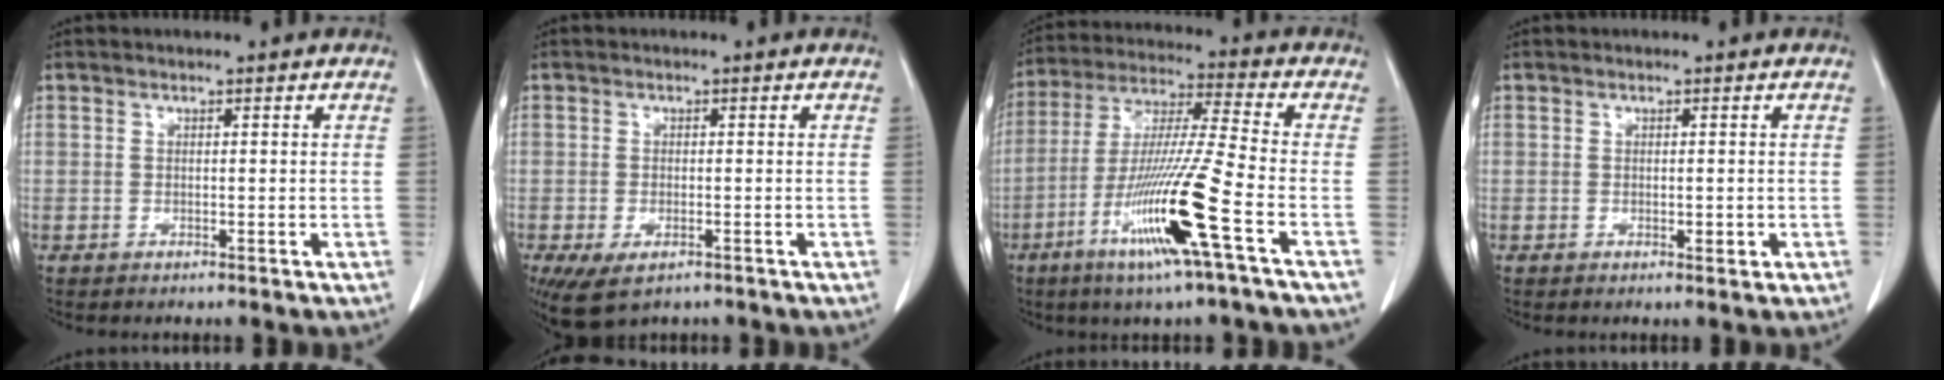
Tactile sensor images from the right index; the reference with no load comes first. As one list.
[{"total": 5.7, "force": [-3.4, 2.8, 3.7], "torque": [-0.066, -0.011, -0.052]}, {"total": 15.6, "force": [-6.4, -1.2, 14.2], "torque": [-0.282, -0.020, -0.121]}, {"total": 1.2, "force": [-0.2, 0.5, 1.1], "torque": [-0.010, 0.000, 0.002]}]